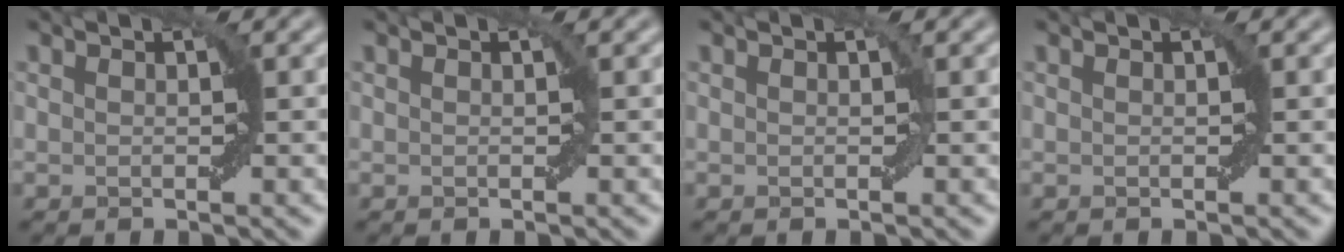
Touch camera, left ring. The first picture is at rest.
{"total": 0.0}
{"total": 0.0}
{"total": 0.0}